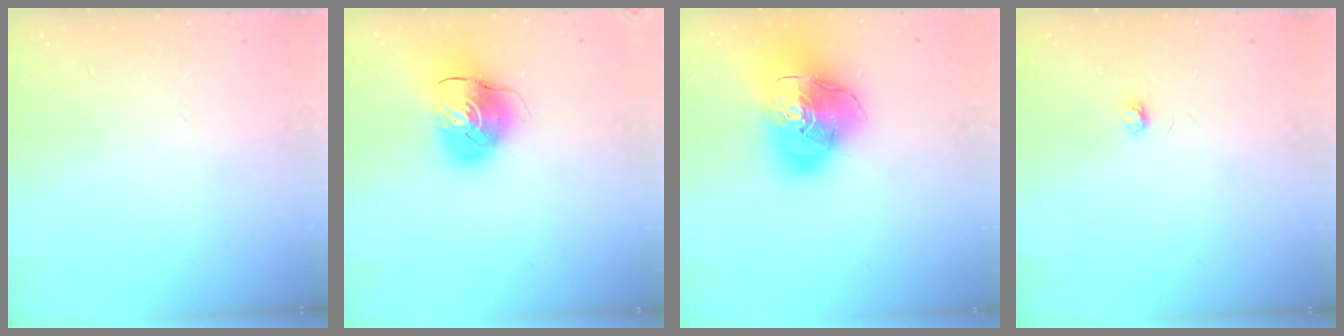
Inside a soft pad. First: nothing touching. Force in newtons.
{"total": 9.7, "press": 9.6, "slide": 1.4}
{"total": 22.5, "press": 22.3, "slide": 3.4}
{"total": 2.9, "press": 2.9, "slide": 0.3}